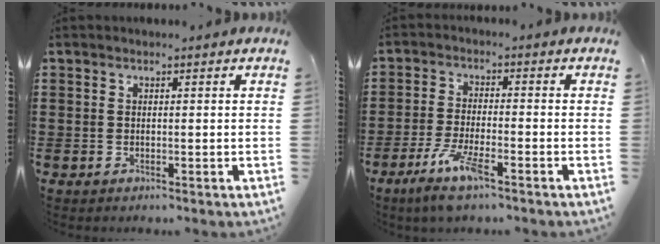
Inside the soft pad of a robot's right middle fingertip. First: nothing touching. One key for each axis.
{"total": 6.6, "fx": -4.1, "fy": 1.0, "fz": 5.1, "tx": -0.105, "ty": -0.011, "tz": -0.073}